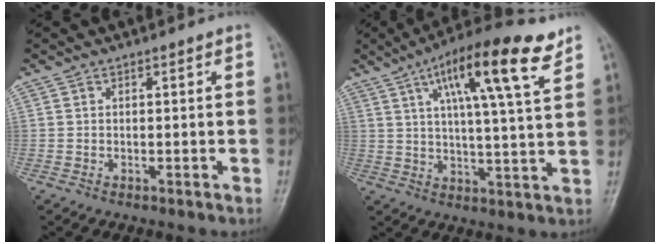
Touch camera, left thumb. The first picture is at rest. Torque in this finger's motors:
{"motor_torque": [0.55, 0.59, 1.71, -1.06, 0.16]}